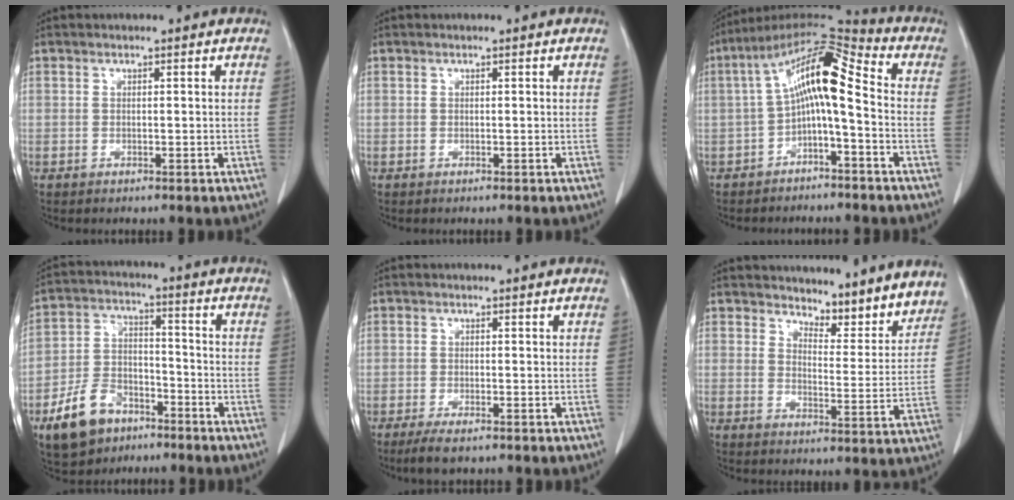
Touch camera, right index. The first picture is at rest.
{"total": 0.0}
{"total": 12.1, "force": [-0.8, 2.9, 11.7], "torque": [-0.204, 0.054, -0.017]}
{"total": 10.4, "force": [-6.5, 6.4, 5.1], "torque": [-0.110, 0.007, -0.111]}
{"total": 3.4, "force": [-2.4, 0.8, 2.2], "torque": [-0.043, -0.007, -0.039]}
{"total": 9.5, "force": [8.8, 2.9, 2.0], "torque": [-0.005, -0.016, 0.106]}